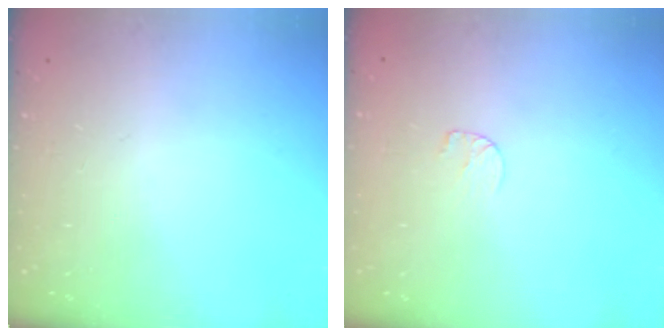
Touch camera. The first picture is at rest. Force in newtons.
{"total": 3.5, "press": 3.5, "slide": 0.3}